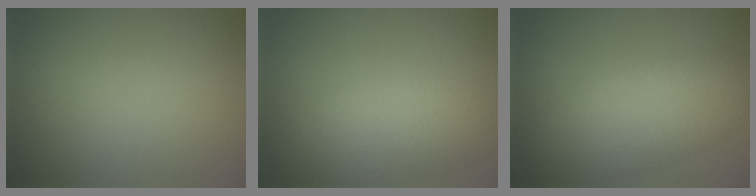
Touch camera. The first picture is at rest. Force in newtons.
{"total": 5.8, "press": 5.8, "slide": 0.6}
{"total": 6.1, "press": 6.1, "slide": 0.4}